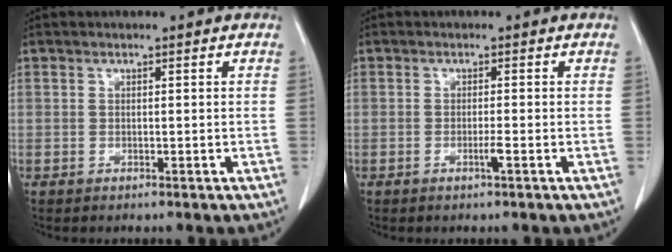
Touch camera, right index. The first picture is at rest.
{"total": 1.4, "force": [-0.6, -0.2, 1.2], "torque": [-0.027, -0.003, -0.011]}